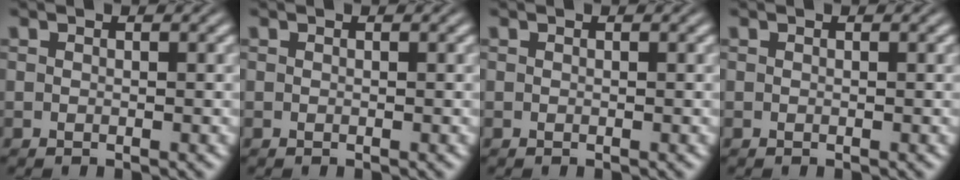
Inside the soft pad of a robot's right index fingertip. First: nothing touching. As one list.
[{"total": 0.0}, {"total": 0.0}, {"total": 0.0}]